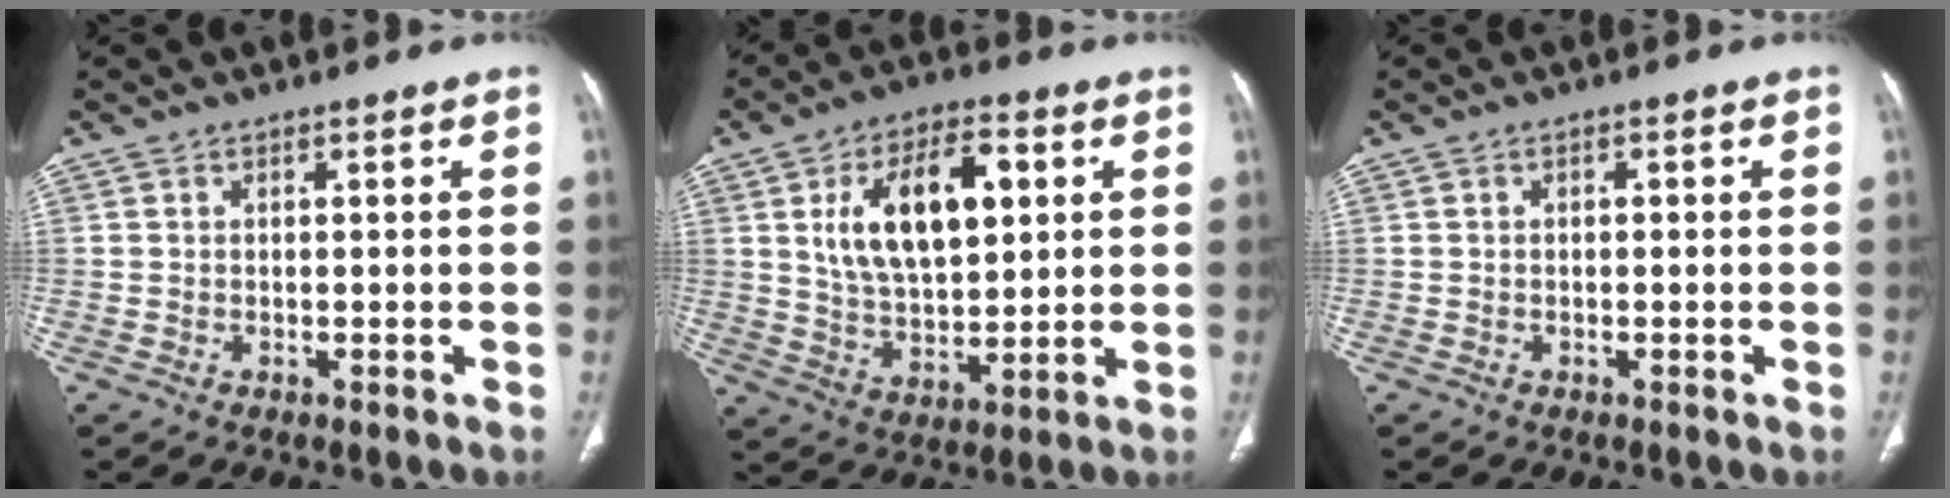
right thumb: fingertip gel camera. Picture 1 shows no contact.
{"total": 16.5, "force": [4.4, 8.8, 13.2], "torque": [-0.200, -0.003, 0.081]}
{"total": 0.5, "force": [-0.1, 0.3, 0.4], "torque": [-0.002, 0.001, -0.002]}